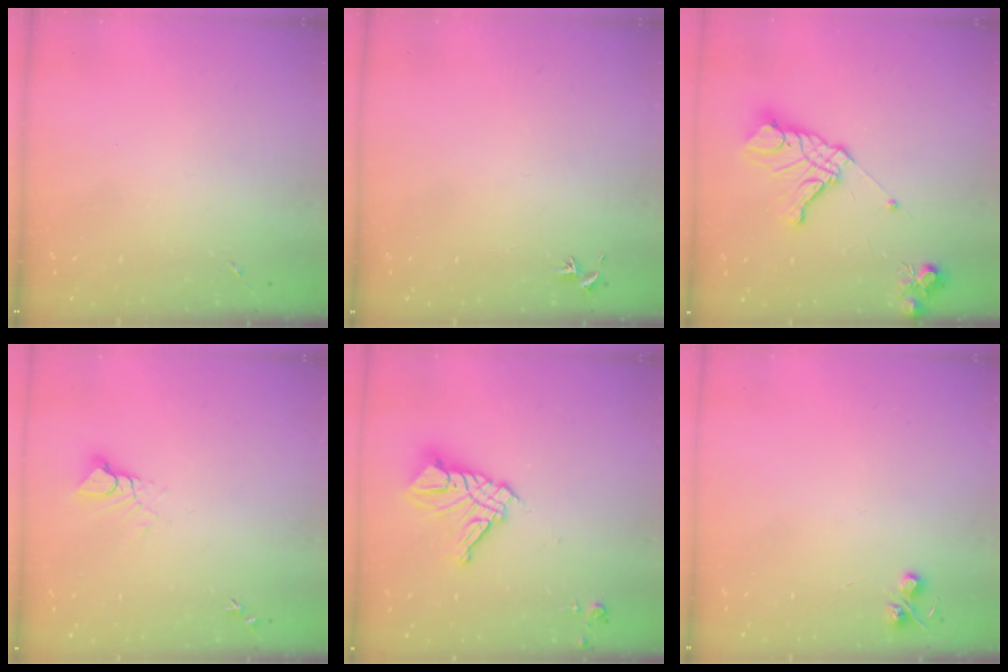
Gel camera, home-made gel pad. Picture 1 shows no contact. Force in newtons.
{"total": 0.8, "press": 0.7, "slide": 0.3}
{"total": 15.8, "press": 15.7, "slide": 1.7}
{"total": 4.0, "press": 3.9, "slide": 0.4}
{"total": 14.0, "press": 13.9, "slide": 1.5}
{"total": 4.6, "press": 4.6, "slide": 0.6}